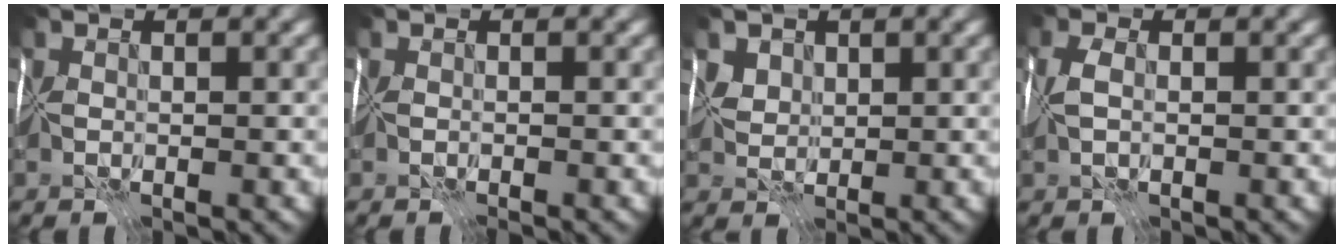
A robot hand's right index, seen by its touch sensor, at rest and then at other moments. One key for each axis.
{"total": 1.0, "fx": -0.9, "fy": 0.2, "fz": 0.2, "tx": 0.000, "ty": -0.008, "tz": -0.023}
{"total": 1.7, "fx": 1.6, "fy": 0.6, "fz": 0.0, "tx": 0.003, "ty": -0.004, "tz": 0.044}
{"total": 1.1, "fx": 0.2, "fy": 0.2, "fz": 1.1, "tx": -0.023, "ty": 0.003, "tz": 0.006}